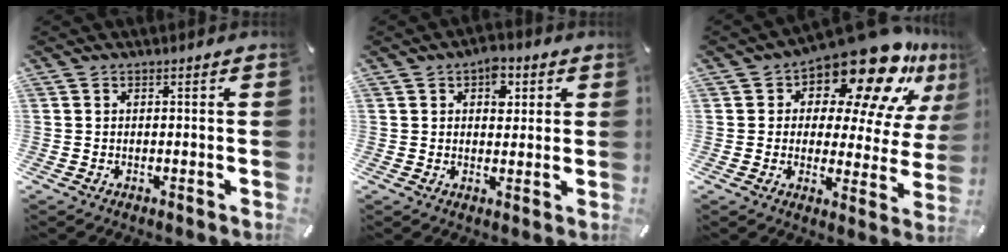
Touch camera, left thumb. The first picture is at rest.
{"total": 5.2, "force": [1.9, 3.5, 3.3], "torque": [-0.023, -0.011, 0.023]}
{"total": 19.8, "force": [13.8, 7.8, 12.0], "torque": [-0.169, -0.109, 0.229]}